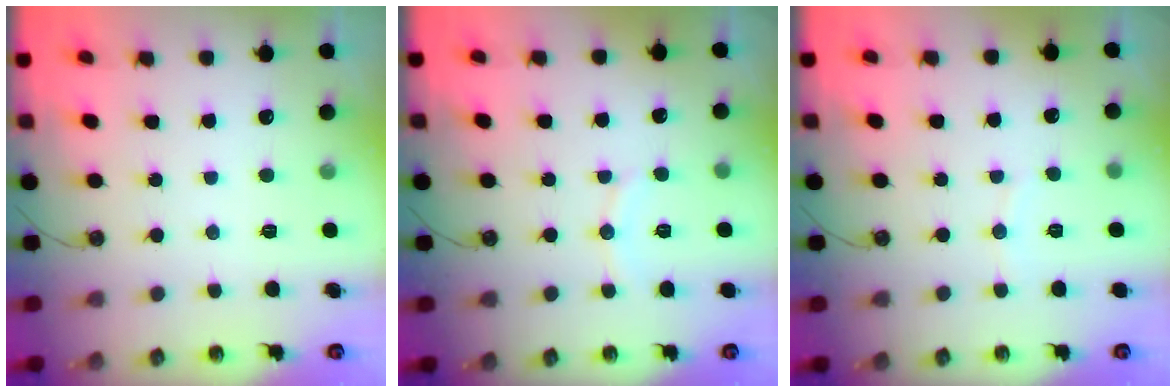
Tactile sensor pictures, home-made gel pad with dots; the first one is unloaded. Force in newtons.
{"total": 5.1, "press": 5.0, "slide": 0.5}
{"total": 2.9, "press": 2.9, "slide": 0.3}